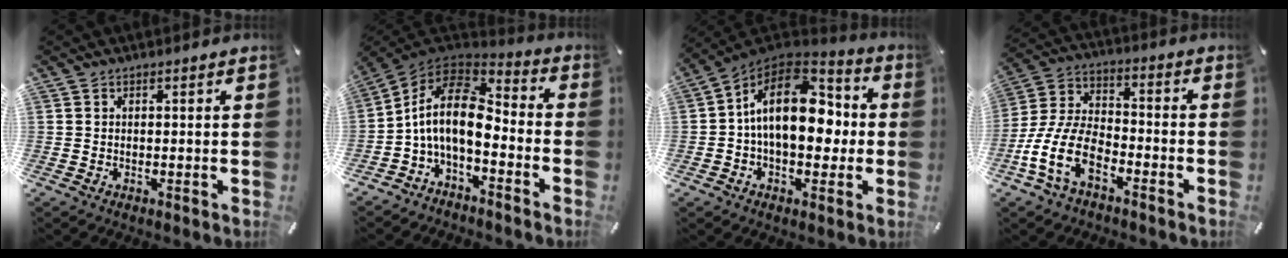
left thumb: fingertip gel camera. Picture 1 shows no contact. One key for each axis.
{"total": 13.2, "fx": -1.5, "fy": 7.3, "fz": 10.9, "tx": -0.222, "ty": 0.006, "tz": -0.027}
{"total": 19.0, "fx": 0.9, "fy": 12.4, "fz": 14.3, "tx": -0.235, "ty": 0.005, "tz": 0.008}
{"total": 13.5, "fx": -7.5, "fy": 7.1, "fz": 8.7, "tx": -0.198, "ty": 0.022, "tz": -0.143}